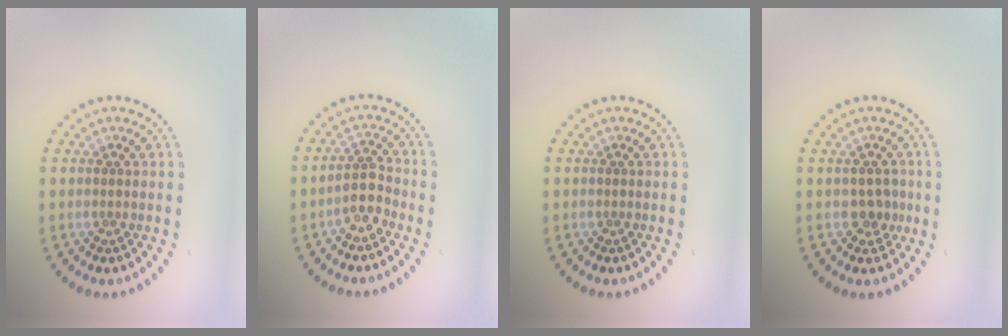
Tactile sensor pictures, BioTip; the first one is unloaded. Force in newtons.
{"total": 2.4, "press": 2.1, "slide": 1.2}
{"total": 0.0}
{"total": 1.7, "press": 1.5, "slide": 0.8}